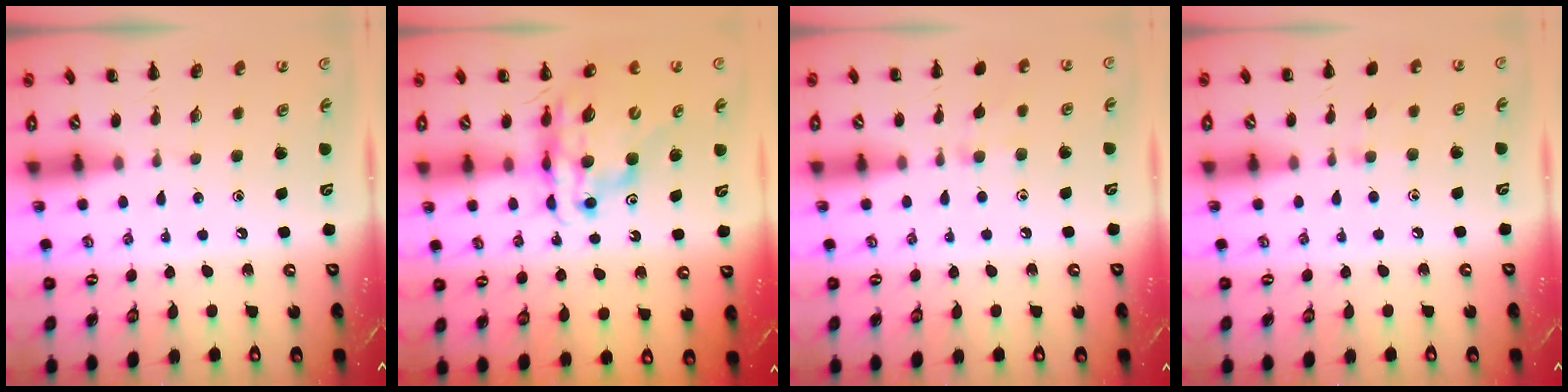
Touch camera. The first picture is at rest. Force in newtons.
{"total": 15.0, "press": 14.4, "slide": 4.0}
{"total": 6.0, "press": 5.6, "slide": 2.2}
{"total": 5.8, "press": 5.5, "slide": 1.8}